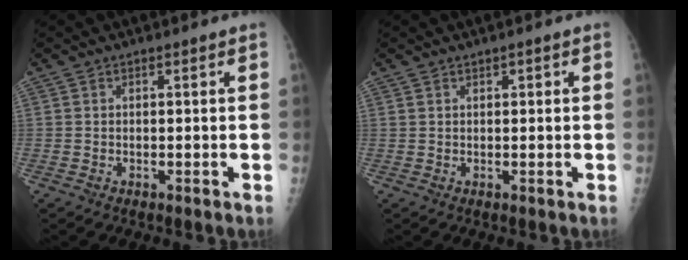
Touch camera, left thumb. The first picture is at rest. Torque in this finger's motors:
{"motor_torque": [0.11, -0.50, -0.19, -0.07, -0.05]}